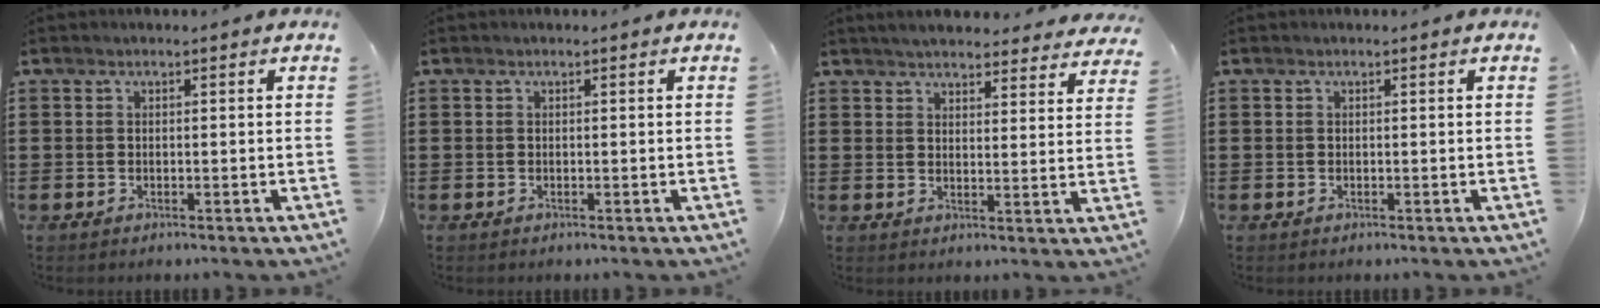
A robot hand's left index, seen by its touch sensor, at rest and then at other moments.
{"total": 0.0}
{"total": 4.3, "force": [4.2, 0.2, 0.9], "torque": [-0.024, -0.020, 0.073]}
{"total": 0.0}